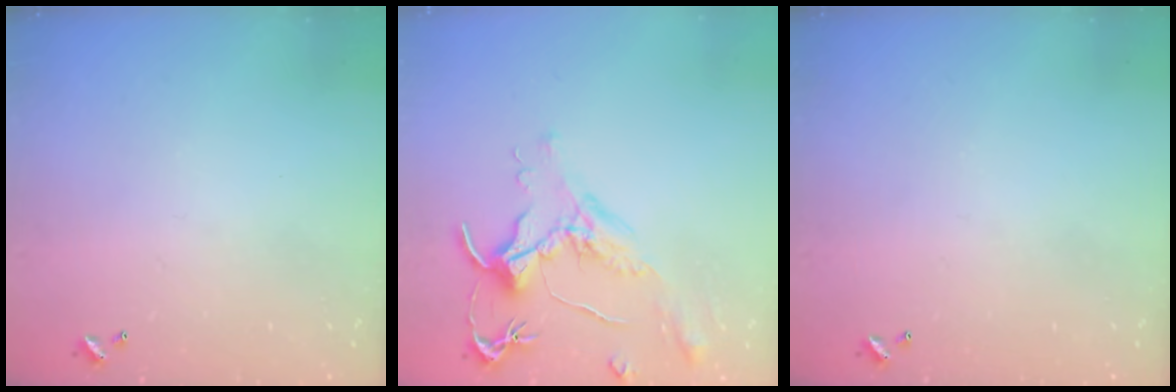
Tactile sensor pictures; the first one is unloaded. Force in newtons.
{"total": 1.6, "press": 1.5, "slide": 0.7}
{"total": 0.0}